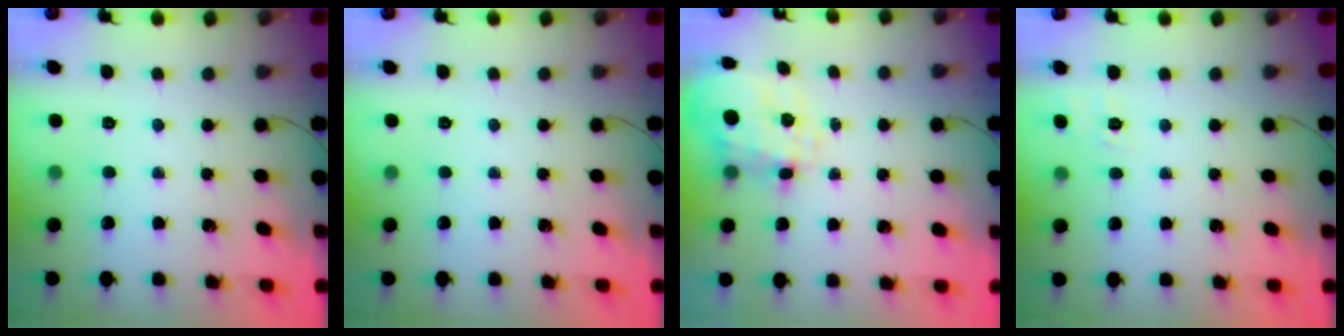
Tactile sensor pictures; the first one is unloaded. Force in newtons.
{"total": 0.0}
{"total": 9.3, "press": 9.3, "slide": 1.1}
{"total": 2.7, "press": 2.1, "slide": 1.6}